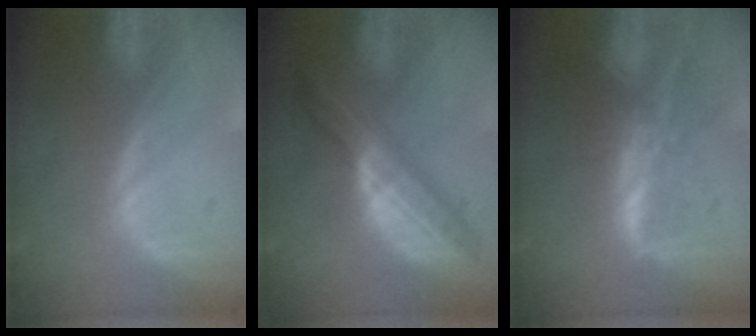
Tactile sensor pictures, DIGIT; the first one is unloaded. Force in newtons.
{"total": 7.5, "press": 7.5, "slide": 0.4}
{"total": 7.9, "press": 6.6, "slide": 4.2}